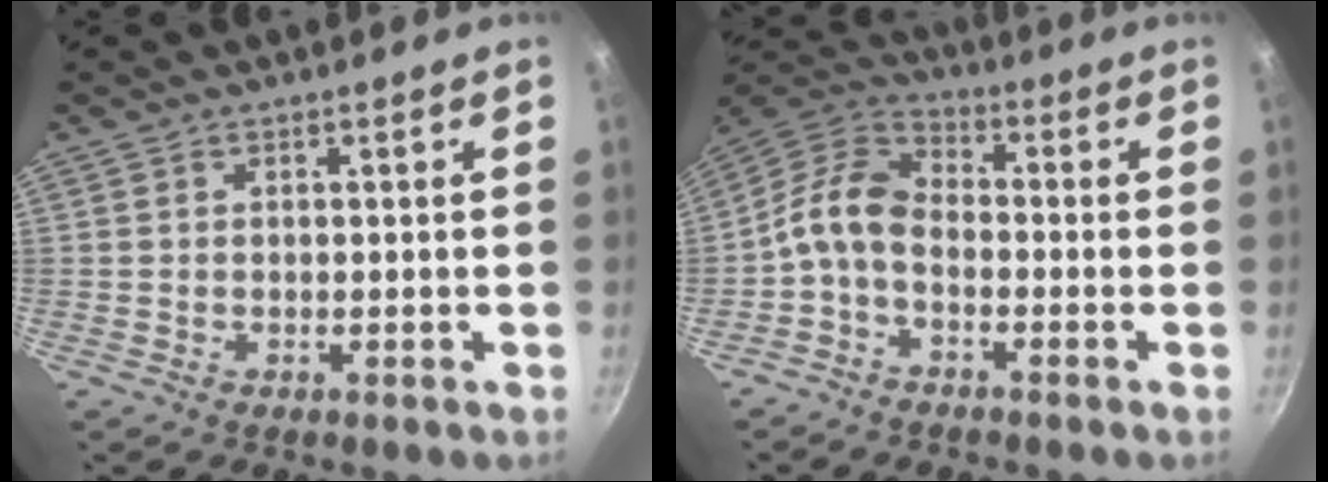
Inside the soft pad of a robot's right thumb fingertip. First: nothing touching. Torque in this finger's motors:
{"motor_torque": [0.89, 2.21, 1.14, -0.75, 0.13]}